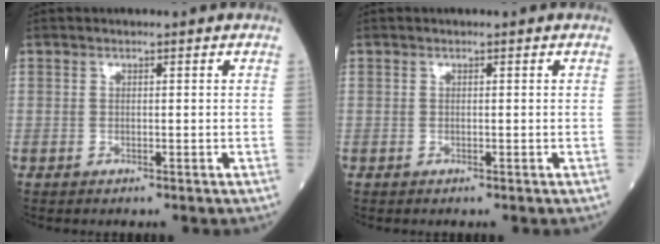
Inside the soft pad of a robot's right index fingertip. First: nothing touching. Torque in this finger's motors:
{"motor_torque": [0.00, 0.00, 0.00, -0.01]}